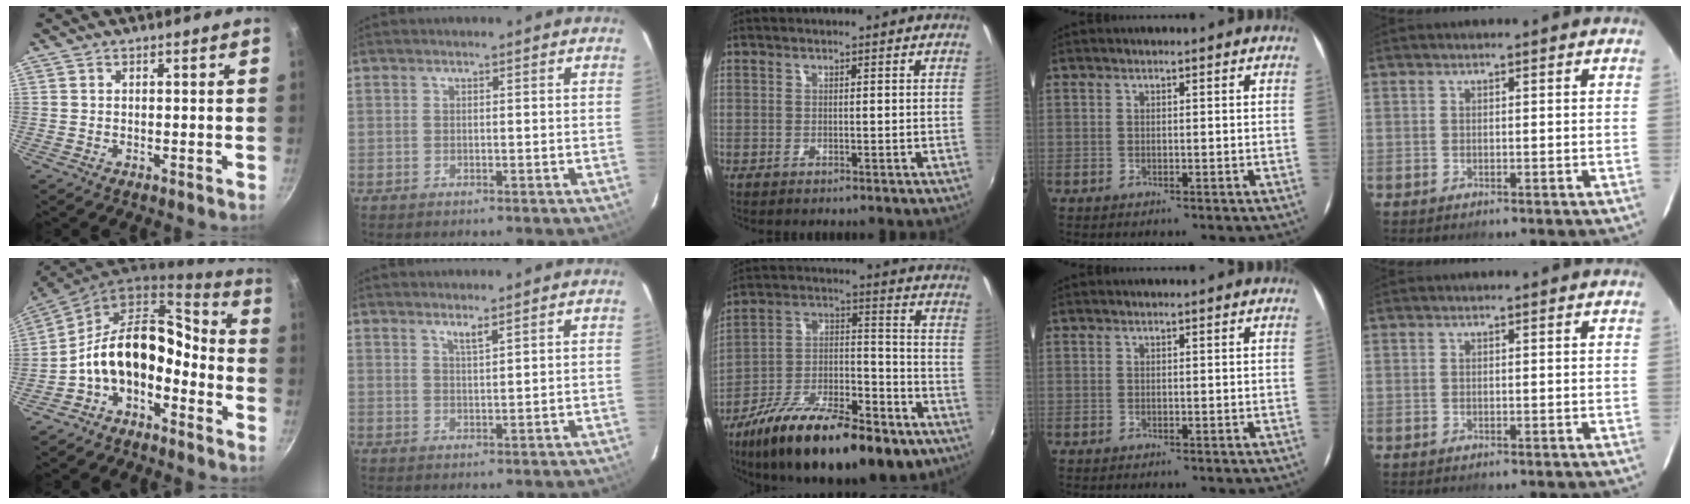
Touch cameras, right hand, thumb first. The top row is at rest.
{"thumb": {"total": 15.5, "force": [-4.9, 9.7, 11.0], "torque": [-0.171, 0.081, -0.106]}, "index": {"total": 2.0, "force": [1.6, 0.1, 1.3], "torque": [-0.023, -0.001, 0.027]}, "middle": {"total": 25.7, "force": [-16.2, 9.3, 17.6], "torque": [-0.295, -0.023, -0.253]}}